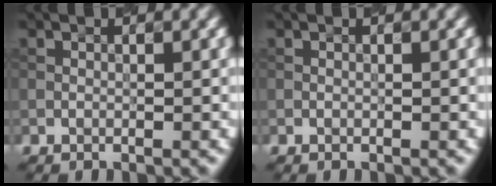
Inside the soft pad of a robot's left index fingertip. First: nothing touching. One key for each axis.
{"total": 0.0}